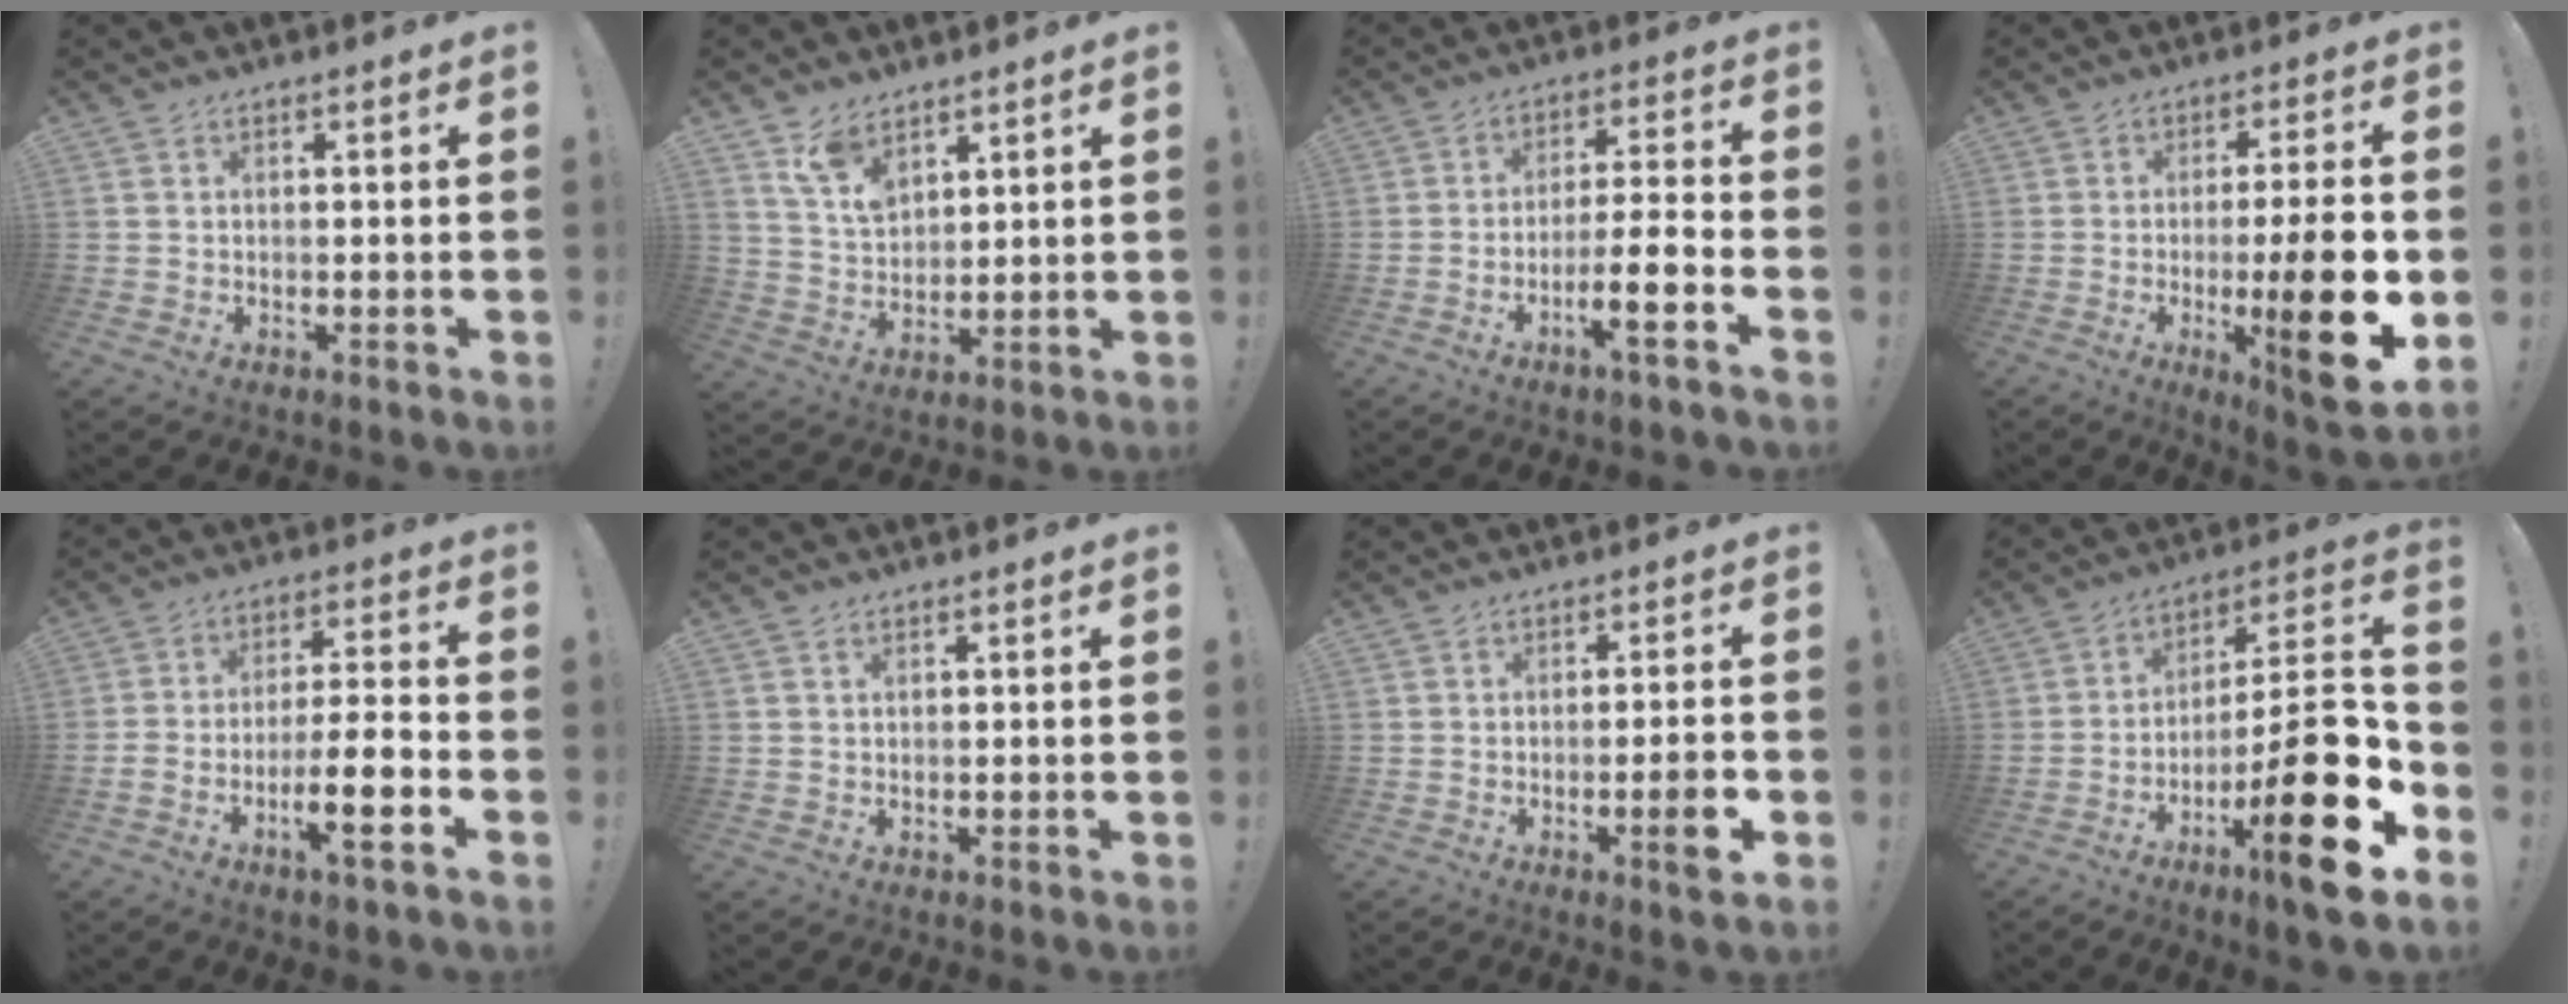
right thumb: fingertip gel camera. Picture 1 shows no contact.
{"total": 8.4, "force": [6.2, 4.3, 3.8], "torque": [-0.078, -0.031, 0.121]}
{"total": 11.3, "force": [-5.1, 1.6, 9.9], "torque": [-0.159, 0.020, -0.087]}
{"total": 16.4, "force": [-3.7, 2.7, 15.7], "torque": [-0.220, 0.002, -0.048]}
{"total": 12.6, "force": [-5.8, 2.4, 10.9], "torque": [-0.182, 0.020, -0.098]}
{"total": 0.8, "force": [0.5, 0.4, 0.4], "torque": [-0.014, 0.003, 0.011]}
{"total": 6.1, "force": [-2.1, 0.6, 5.7], "torque": [-0.075, -0.002, -0.035]}
{"total": 22.4, "force": [-9.6, 3.8, 19.9], "torque": [-0.299, 0.049, -0.155]}